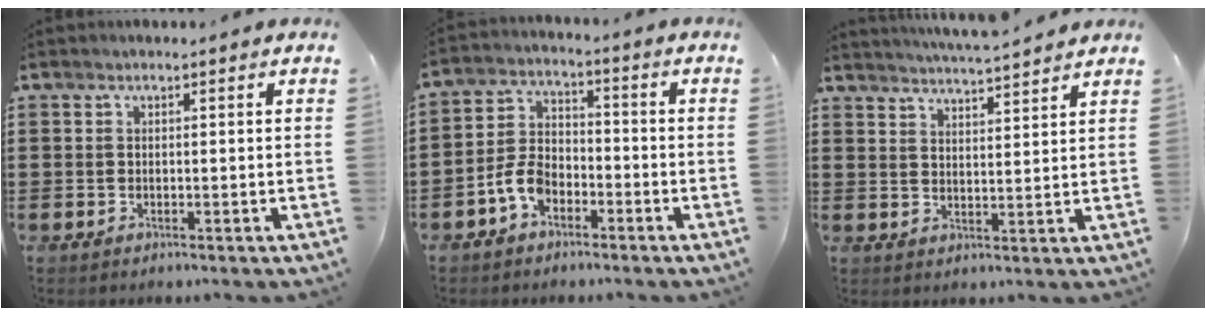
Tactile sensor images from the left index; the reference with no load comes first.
{"total": 6.0, "force": [-3.4, 3.6, 3.4], "torque": [-0.095, 0.007, -0.073]}
{"total": 3.8, "force": [3.7, -0.4, 0.4], "torque": [-0.022, -0.020, 0.064]}